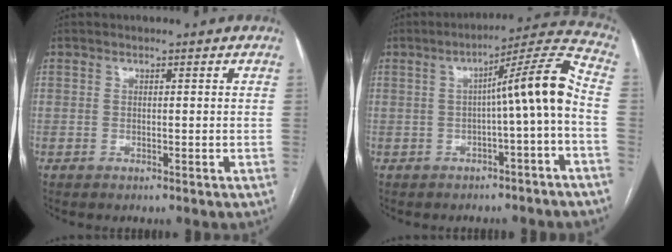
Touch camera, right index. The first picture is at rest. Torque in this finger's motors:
{"motor_torque": [1.26, -0.38, 0.66, 0.12]}